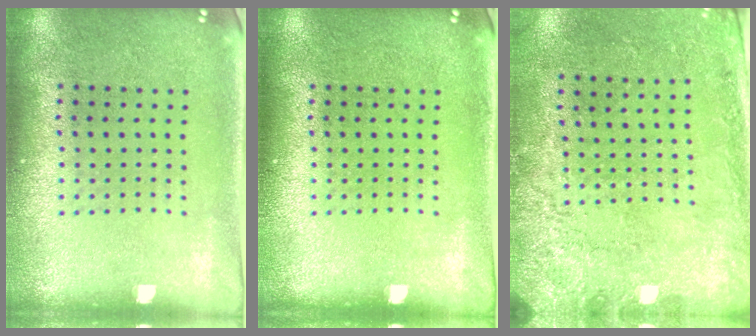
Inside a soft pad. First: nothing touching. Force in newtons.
{"total": 0.0}
{"total": 2.6, "press": 2.1, "slide": 1.5}